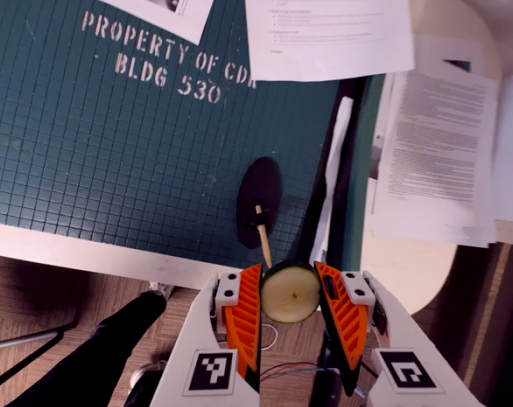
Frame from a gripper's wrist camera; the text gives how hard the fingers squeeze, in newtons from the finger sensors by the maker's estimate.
{"total": 9.6, "left": 9.5, "right": 9.7}